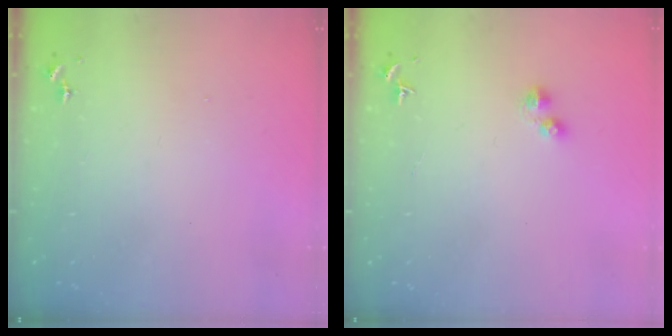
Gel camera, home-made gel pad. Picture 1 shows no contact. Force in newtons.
{"total": 2.5, "press": 2.5, "slide": 0.4}